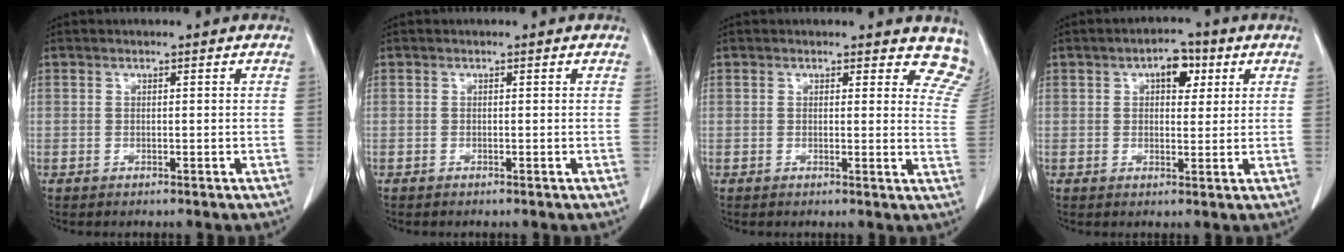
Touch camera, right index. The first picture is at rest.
{"total": 0.0}
{"total": 6.6, "force": [6.1, 2.4, 0.6], "torque": [0.033, -0.027, 0.026]}
{"total": 4.7, "force": [2.0, 2.5, 3.6], "torque": [-0.051, 0.014, 0.027]}